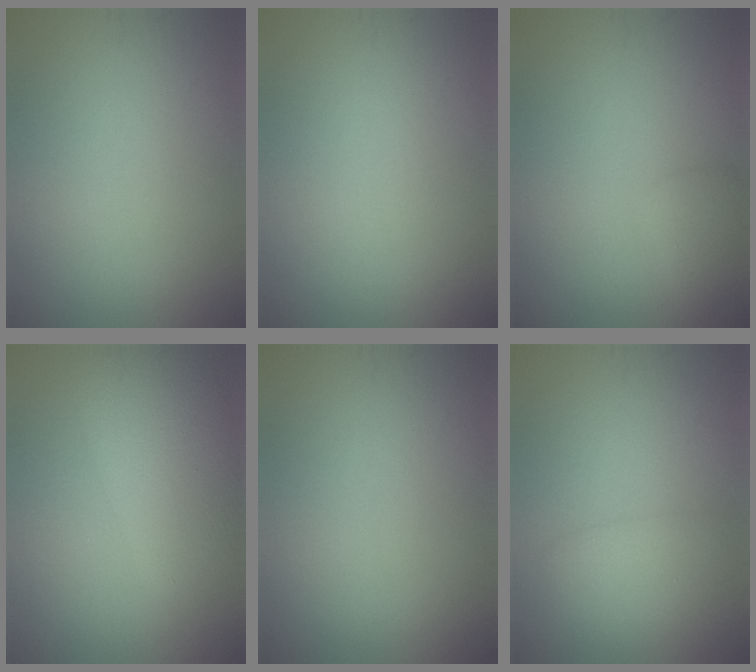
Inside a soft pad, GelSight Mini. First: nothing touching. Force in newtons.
{"total": 0.0}
{"total": 1.6, "press": 1.6, "slide": 0.1}
{"total": 6.2, "press": 6.2, "slide": 0.2}
{"total": 0.0}
{"total": 2.2, "press": 2.2, "slide": 0.2}